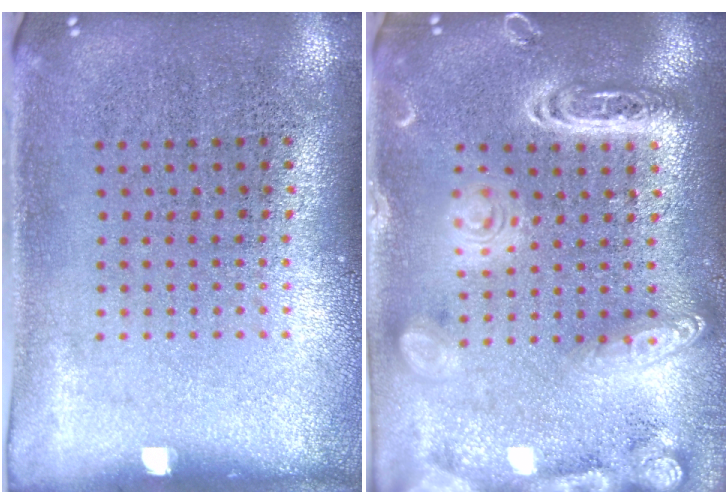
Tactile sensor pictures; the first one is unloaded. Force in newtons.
{"total": 3.8, "press": 3.7, "slide": 0.3}